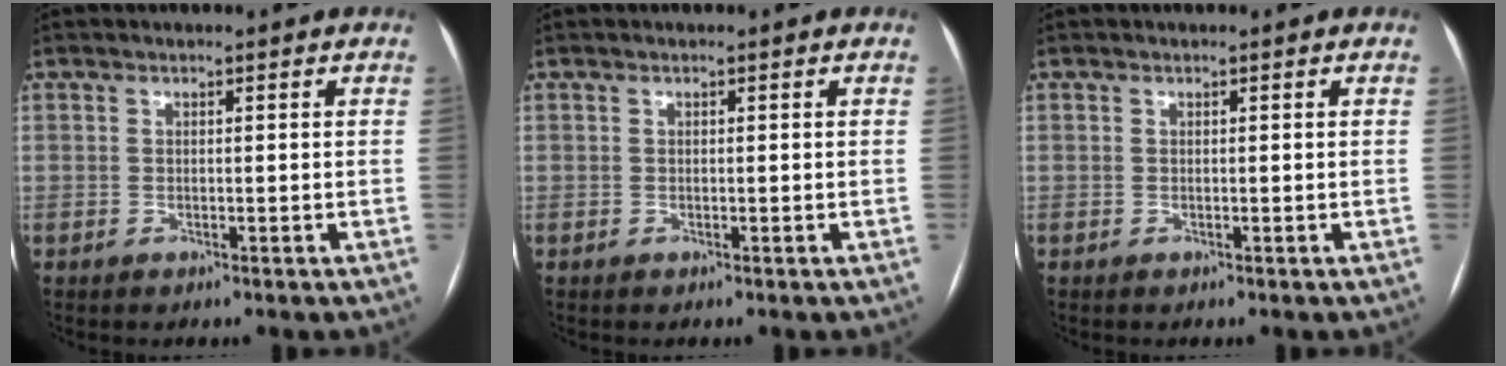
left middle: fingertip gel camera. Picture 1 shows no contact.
{"total": 0.0}
{"total": 0.0}